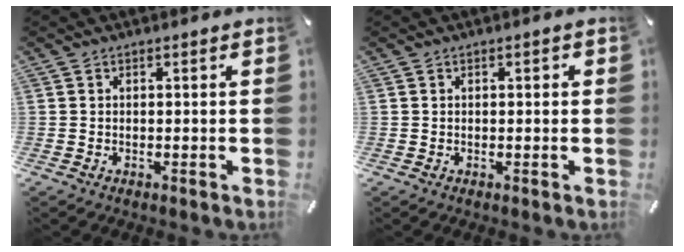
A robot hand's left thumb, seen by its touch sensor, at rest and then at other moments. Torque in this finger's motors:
{"motor_torque": [-0.12, -0.14, -0.04, 0.16, 0.02]}